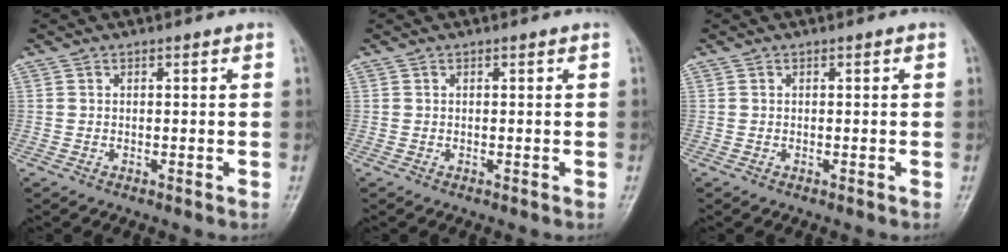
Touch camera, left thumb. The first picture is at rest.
{"total": 0.0}
{"total": 0.0}